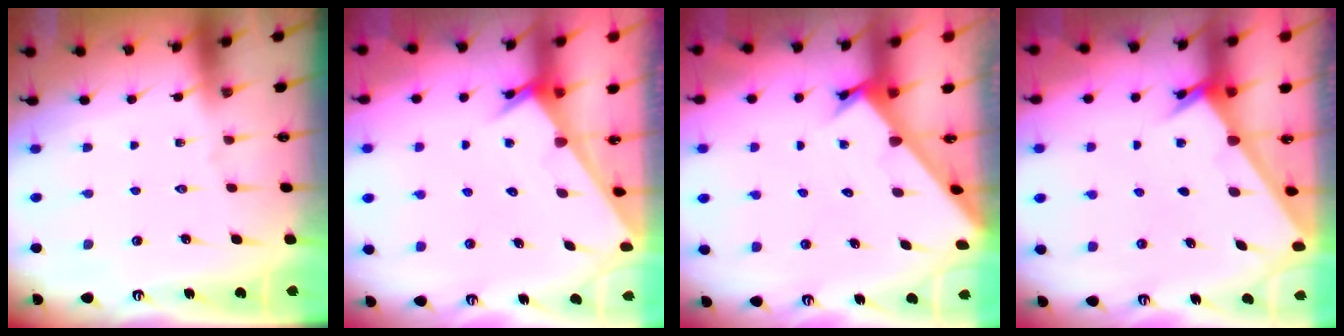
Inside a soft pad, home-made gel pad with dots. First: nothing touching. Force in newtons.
{"total": 2.4, "press": 2.4, "slide": 0.1}
{"total": 2.2, "press": 2.2, "slide": 0.2}
{"total": 2.3, "press": 2.3, "slide": 0.3}